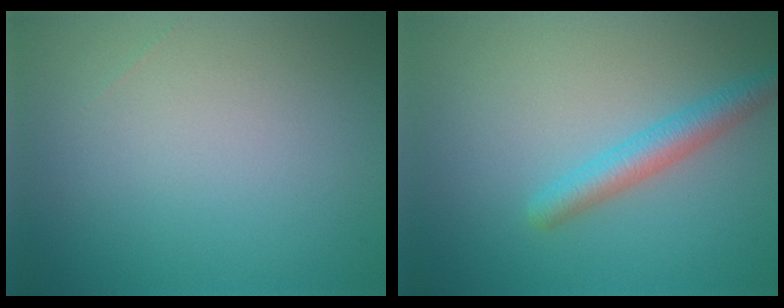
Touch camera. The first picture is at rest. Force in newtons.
{"total": 2.8, "press": 2.8, "slide": 0.2}